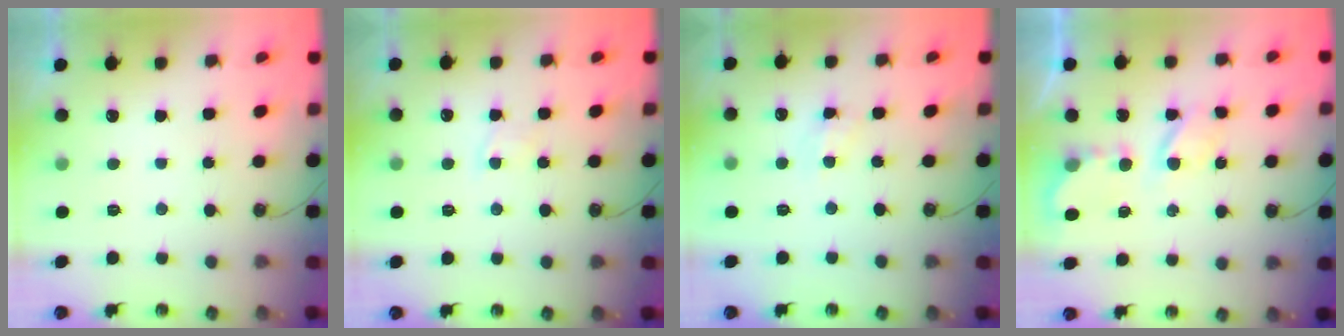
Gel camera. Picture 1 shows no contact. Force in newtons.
{"total": 2.8, "press": 2.8, "slide": 0.4}
{"total": 4.4, "press": 4.3, "slide": 0.6}
{"total": 5.7, "press": 5.7, "slide": 0.2}